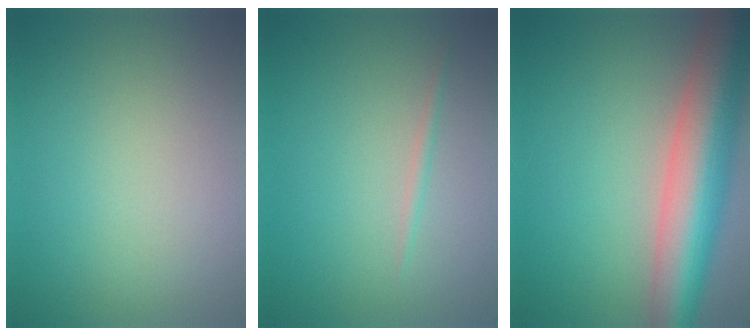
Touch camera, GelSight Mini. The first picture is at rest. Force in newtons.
{"total": 0.7, "press": 0.7, "slide": 0.1}
{"total": 9.6, "press": 9.6, "slide": 0.4}